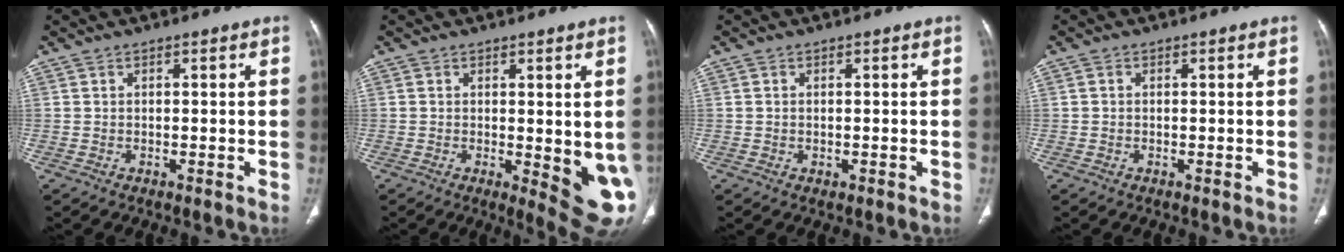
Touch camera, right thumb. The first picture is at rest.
{"total": 9.6, "force": [-1.2, 3.0, 9.0], "torque": [-0.103, -0.021, -0.008]}
{"total": 0.6, "force": [-0.1, 0.5, 0.4], "torque": [-0.011, -0.003, 0.002]}
{"total": 0.5, "force": [0.0, 0.4, 0.3], "torque": [-0.006, 0.000, -0.003]}